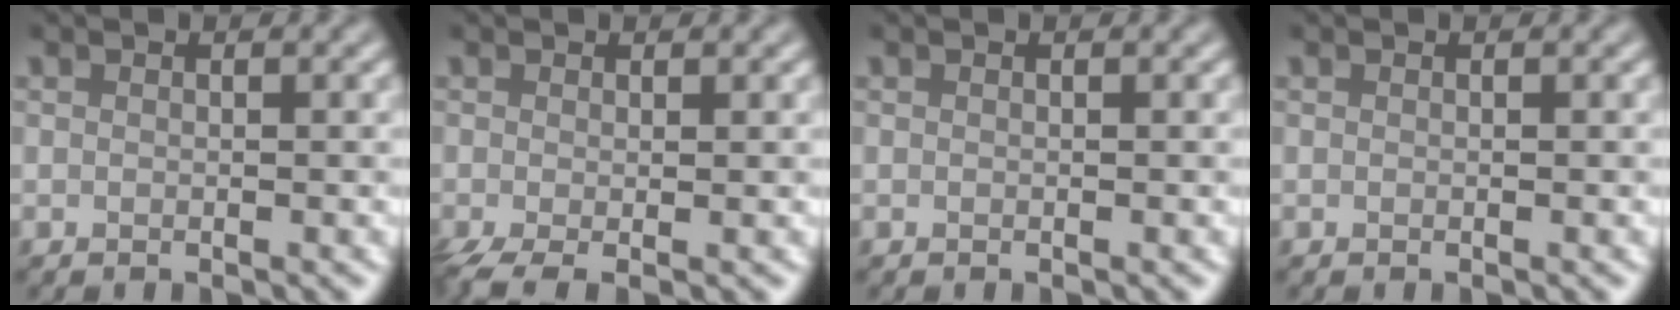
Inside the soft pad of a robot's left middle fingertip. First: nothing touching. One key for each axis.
{"total": 2.5, "fx": -0.8, "fy": 0.7, "fz": 2.2, "tx": -0.047, "ty": -0.011, "tz": -0.017}
{"total": 0.0}
{"total": 0.0}